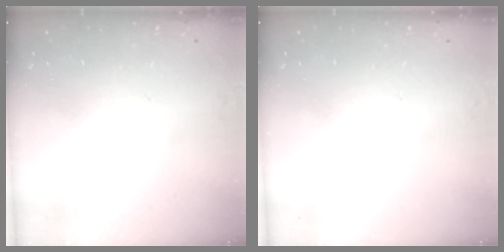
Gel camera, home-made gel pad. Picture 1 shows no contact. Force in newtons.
{"total": 0.0}